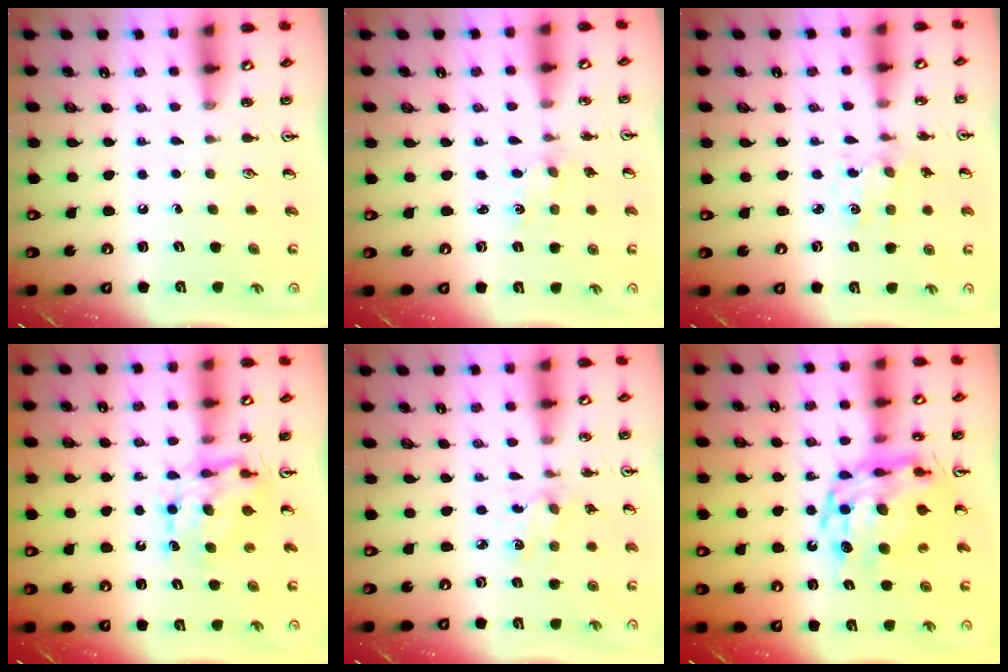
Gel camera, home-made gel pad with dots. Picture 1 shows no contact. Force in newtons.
{"total": 0.0}
{"total": 1.6, "press": 1.6, "slide": 0.3}
{"total": 7.1, "press": 7.1, "slide": 0.3}
{"total": 1.9, "press": 1.9, "slide": 0.4}
{"total": 16.8, "press": 16.7, "slide": 1.5}